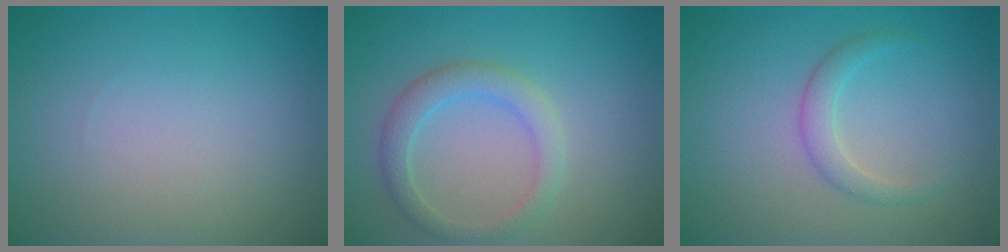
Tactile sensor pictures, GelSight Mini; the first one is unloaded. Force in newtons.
{"total": 2.8, "press": 2.8, "slide": 0.3}
{"total": 1.7, "press": 1.7, "slide": 0.0}